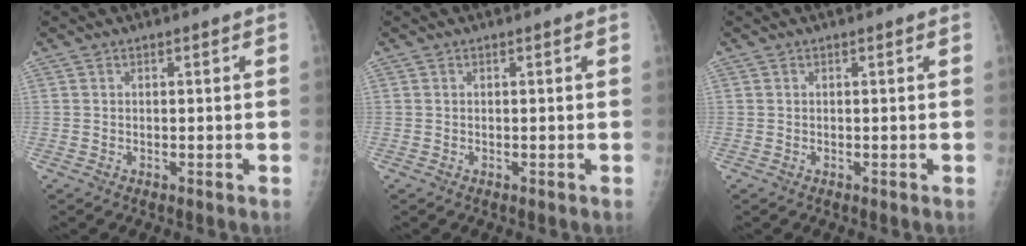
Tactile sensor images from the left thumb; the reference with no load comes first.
{"total": 0.0}
{"total": 0.0}